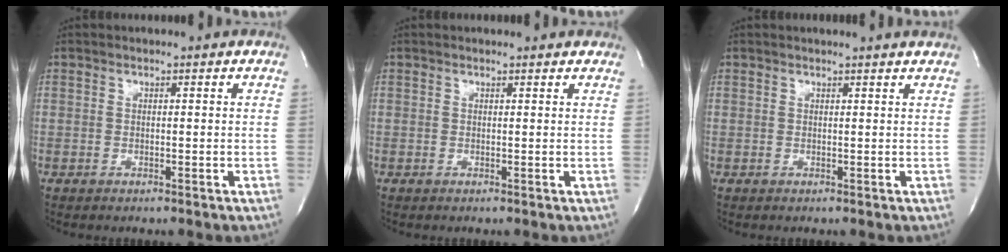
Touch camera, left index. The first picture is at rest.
{"total": 3.0, "force": [2.9, 0.8, 0.6], "torque": [-0.011, 0.008, 0.022]}
{"total": 3.3, "force": [3.2, -0.5, 0.9], "torque": [-0.014, 0.002, 0.028]}